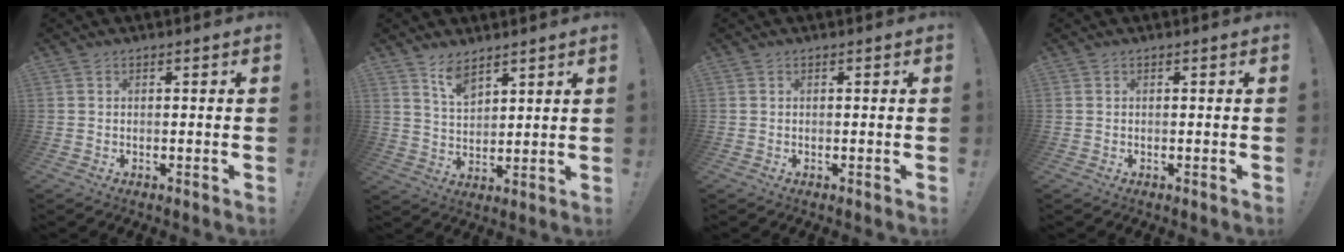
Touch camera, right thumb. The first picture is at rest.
{"total": 7.3, "force": [6.0, 2.9, 3.0], "torque": [-0.058, -0.036, 0.111]}
{"total": 0.0}
{"total": 0.0}